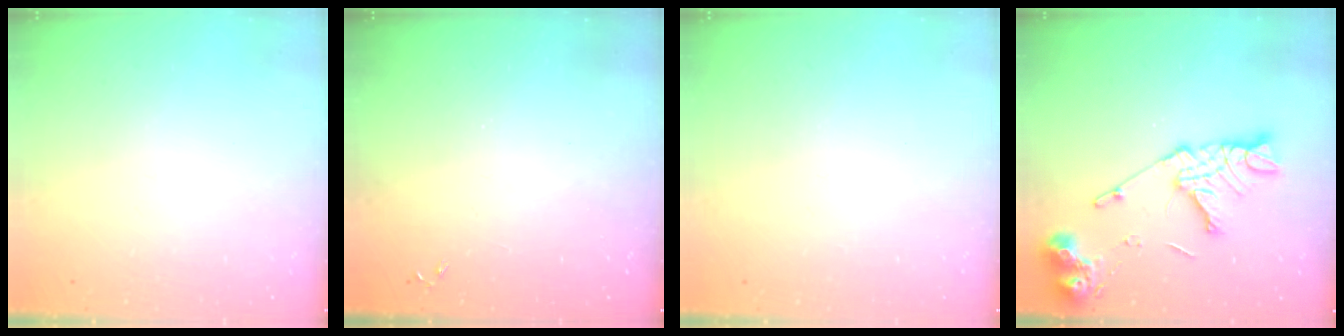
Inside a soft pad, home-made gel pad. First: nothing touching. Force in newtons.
{"total": 0.0}
{"total": 0.0}
{"total": 16.1, "press": 16.1, "slide": 1.6}